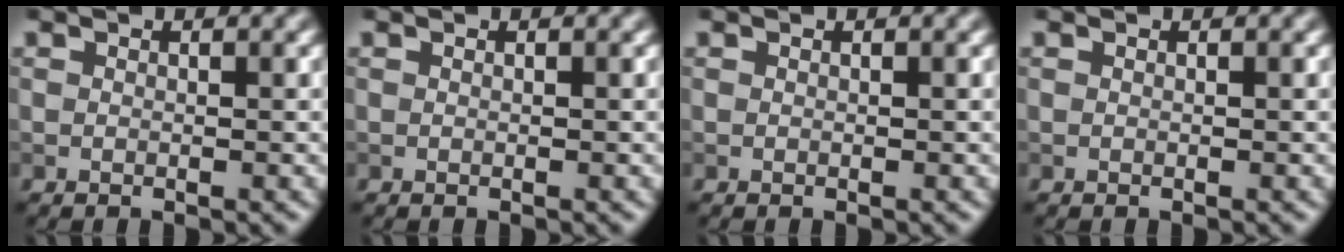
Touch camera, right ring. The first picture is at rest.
{"total": 0.0}
{"total": 0.0}
{"total": 0.0}